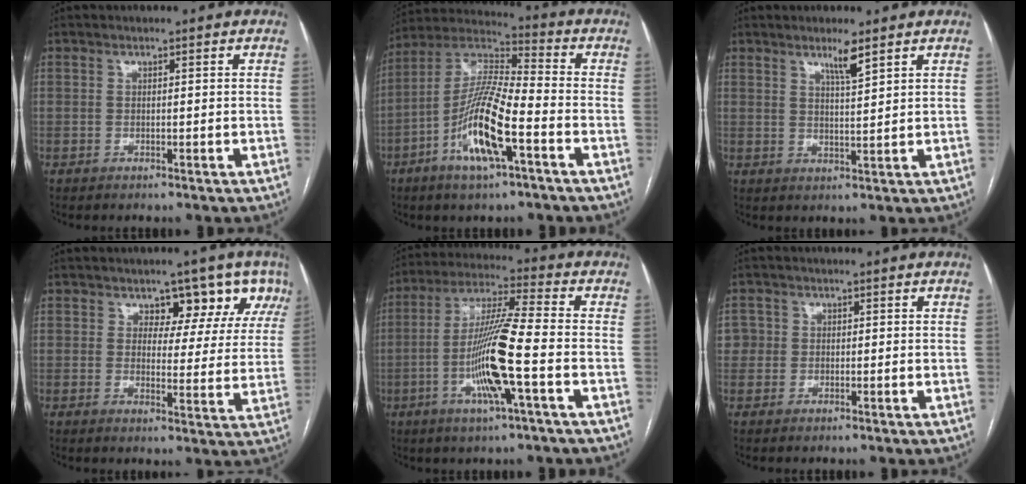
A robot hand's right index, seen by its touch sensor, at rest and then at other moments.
{"total": 14.3, "force": [-5.5, 2.4, 13.0], "torque": [-0.261, -0.002, -0.106]}
{"total": 3.6, "force": [2.5, 0.0, 2.6], "torque": [-0.050, -0.007, 0.047]}
{"total": 8.4, "force": [5.5, 4.9, 4.2], "torque": [-0.035, 0.004, 0.056]}
{"total": 13.0, "force": [-3.5, 0.0, 12.5], "torque": [-0.241, -0.004, -0.070]}
{"total": 2.5, "force": [0.3, 2.5, 0.1], "torque": [0.018, 0.012, 0.007]}